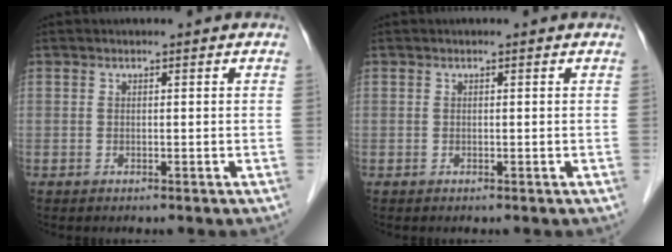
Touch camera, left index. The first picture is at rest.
{"total": 0.0}